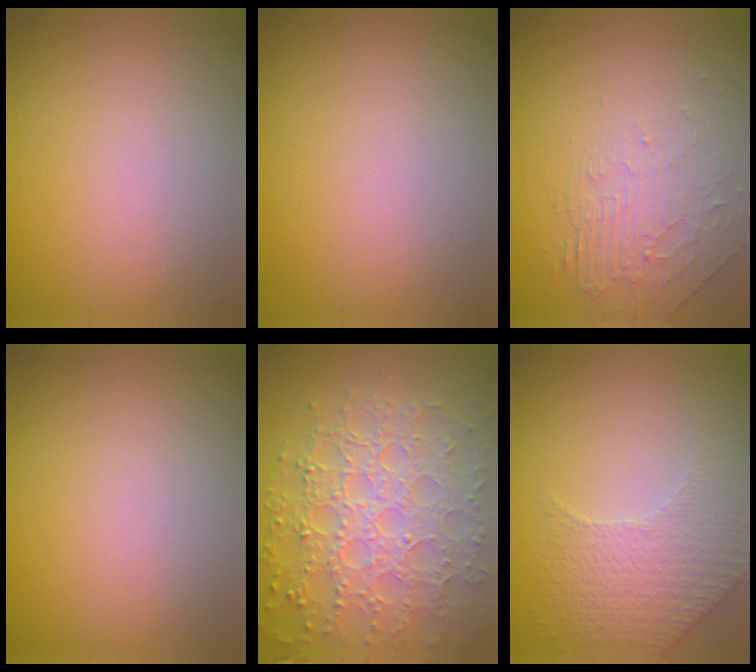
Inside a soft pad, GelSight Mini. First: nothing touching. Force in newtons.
{"total": 0.0}
{"total": 2.1, "press": 1.2, "slide": 1.7}
{"total": 0.0}
{"total": 8.2, "press": 5.9, "slide": 5.7}
{"total": 2.6, "press": 2.4, "slide": 1.0}